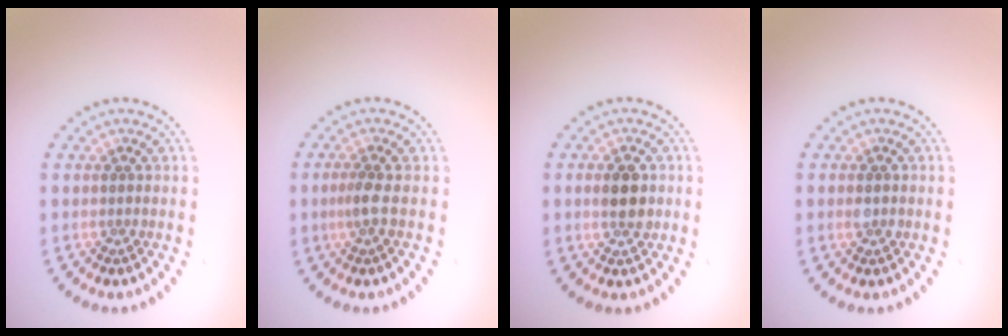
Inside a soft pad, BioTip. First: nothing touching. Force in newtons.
{"total": 1.5, "press": 1.1, "slide": 1.0}
{"total": 2.8, "press": 2.8, "slide": 0.1}
{"total": 1.4, "press": 1.4, "slide": 0.0}